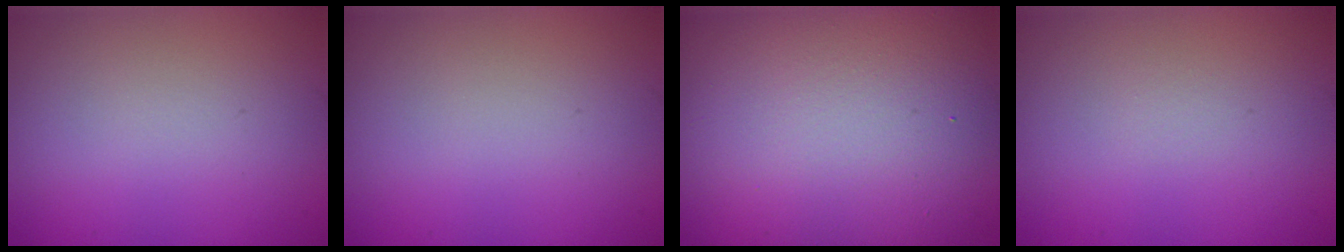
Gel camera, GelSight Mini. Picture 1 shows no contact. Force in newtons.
{"total": 0.0}
{"total": 18.7, "press": 18.7, "slide": 1.0}
{"total": 0.0}